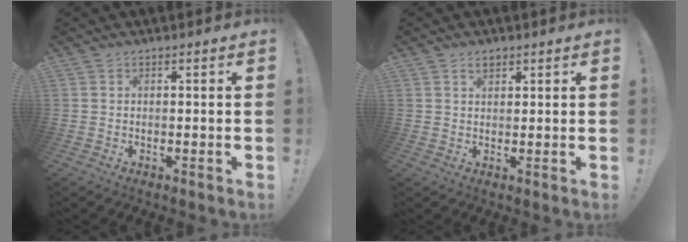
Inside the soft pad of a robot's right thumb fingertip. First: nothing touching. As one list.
[{"total": 2.2, "force": [1.5, 1.3, 1.0], "torque": [-0.012, -0.003, 0.026]}]